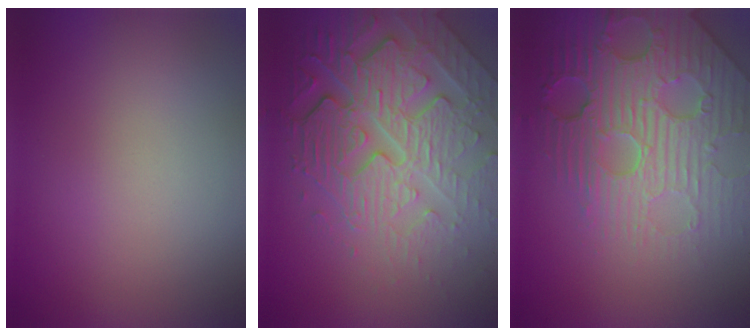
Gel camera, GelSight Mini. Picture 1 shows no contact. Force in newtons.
{"total": 8.5, "press": 5.9, "slide": 6.2}
{"total": 6.2, "press": 5.3, "slide": 3.4}